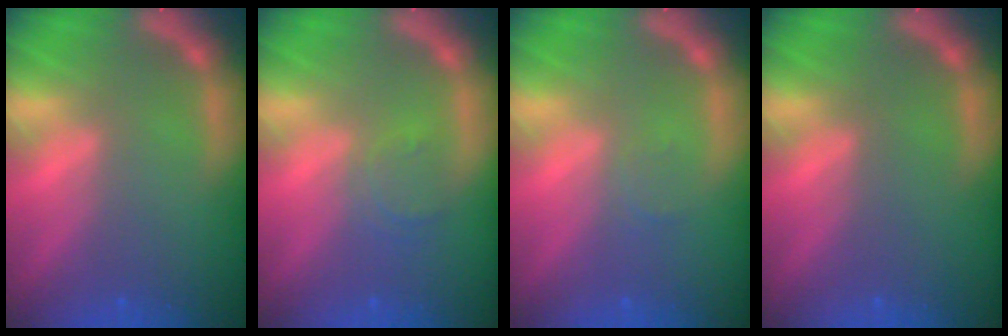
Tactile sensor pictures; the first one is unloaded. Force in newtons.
{"total": 2.4}
{"total": 1.0}
{"total": 0.0}